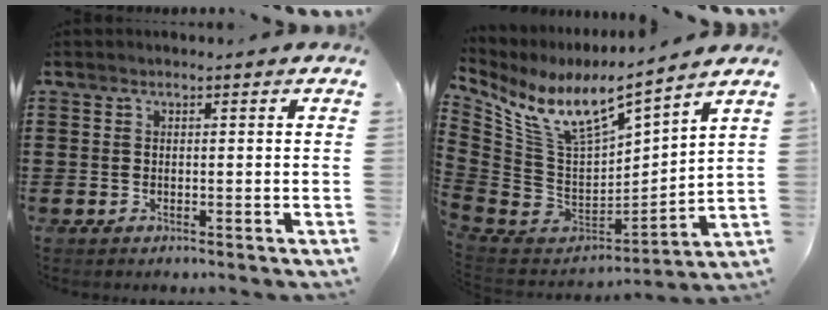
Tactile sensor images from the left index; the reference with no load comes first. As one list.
[{"total": 10.8, "force": [7.4, 2.8, 7.4], "torque": [-0.180, -0.057, 0.125]}]